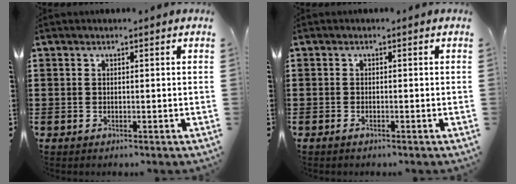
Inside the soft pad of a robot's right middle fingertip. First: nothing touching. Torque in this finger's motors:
{"motor_torque": [-0.93, 0.72, -0.02, -0.01]}